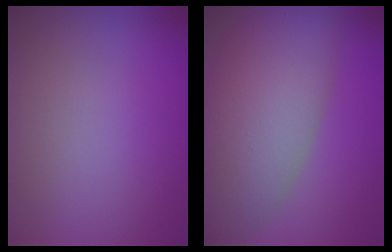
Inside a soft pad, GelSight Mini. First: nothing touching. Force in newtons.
{"total": 11.2, "press": 11.2, "slide": 0.7}